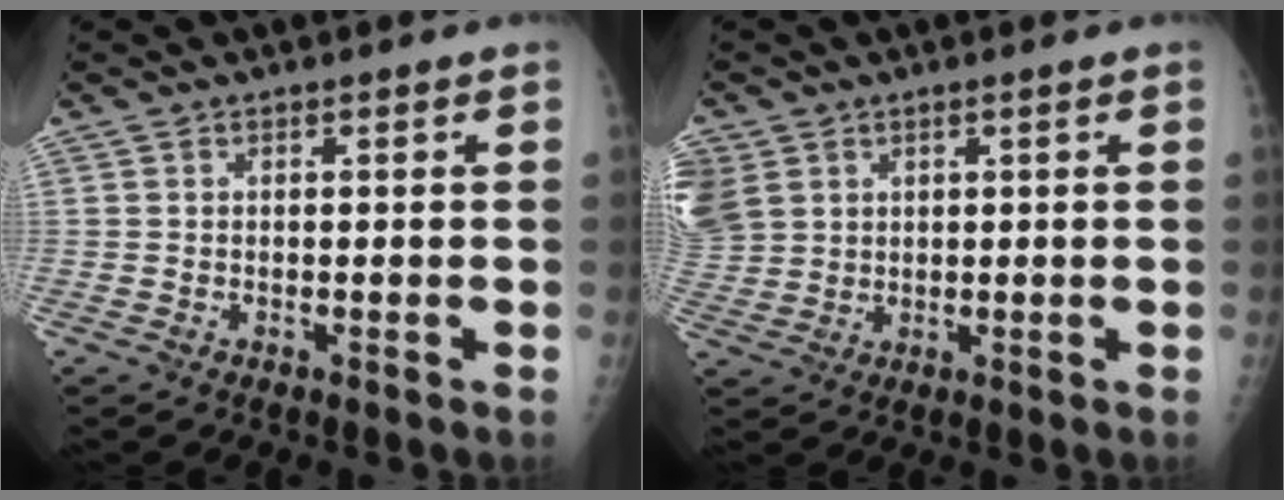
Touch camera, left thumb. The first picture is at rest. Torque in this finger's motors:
{"motor_torque": [0.77, 0.74, 1.84, -0.93, 0.75]}